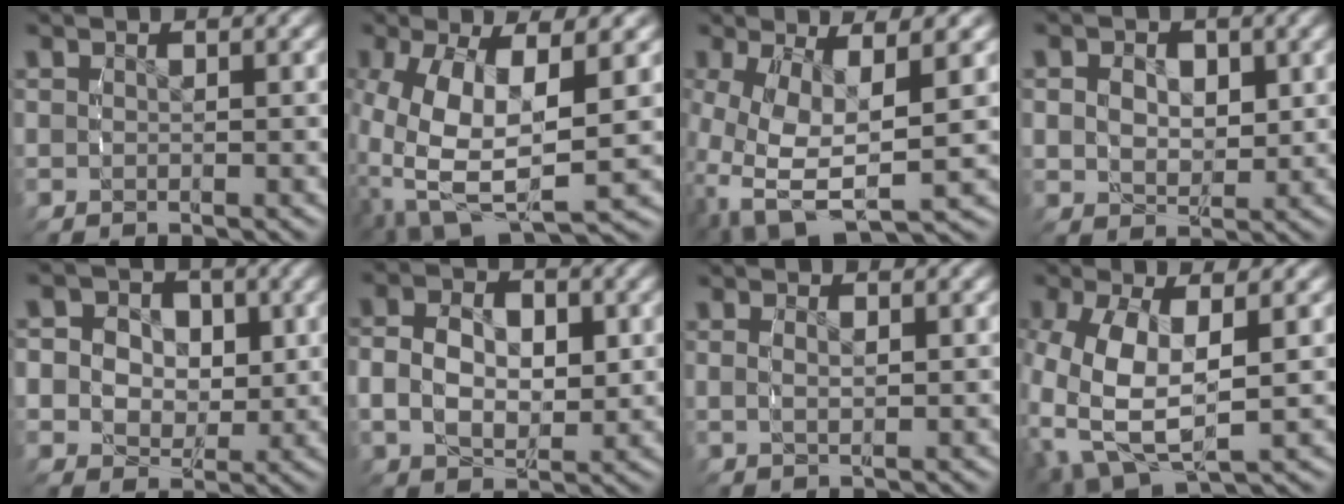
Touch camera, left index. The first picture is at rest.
{"total": 11.3, "force": [-1.5, 6.9, 8.9], "torque": [-0.201, -0.055, 0.009]}
{"total": 9.2, "force": [-1.6, 5.4, 7.3], "torque": [-0.171, -0.055, 0.004]}
{"total": 3.2, "force": [0.6, 2.3, 2.1], "torque": [-0.044, -0.020, 0.021]}
{"total": 7.6, "force": [0.0, 6.6, 3.7], "torque": [-0.083, -0.025, -0.002]}
{"total": 6.4, "force": [0.2, 4.6, 4.5], "torque": [-0.088, -0.016, 0.010]}
{"total": 1.1, "force": [0.2, 0.2, 1.1], "torque": [-0.022, -0.007, 0.009]}
{"total": 9.4, "force": [-1.1, 6.3, 6.8], "torque": [-0.167, -0.049, 0.009]}